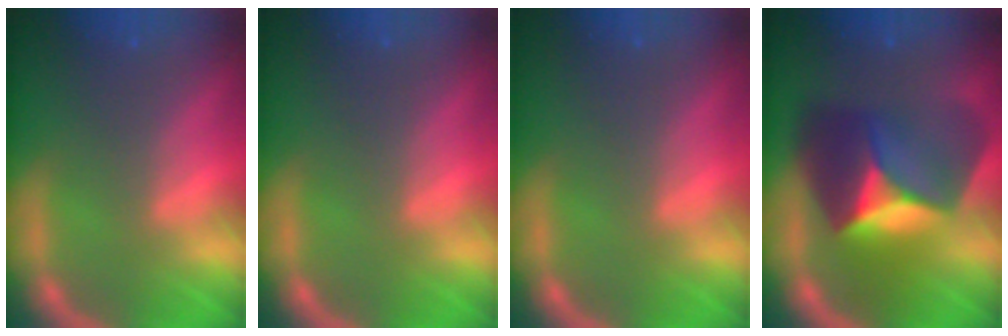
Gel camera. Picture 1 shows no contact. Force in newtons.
{"total": 0.0}
{"total": 0.0}
{"total": 10.0}